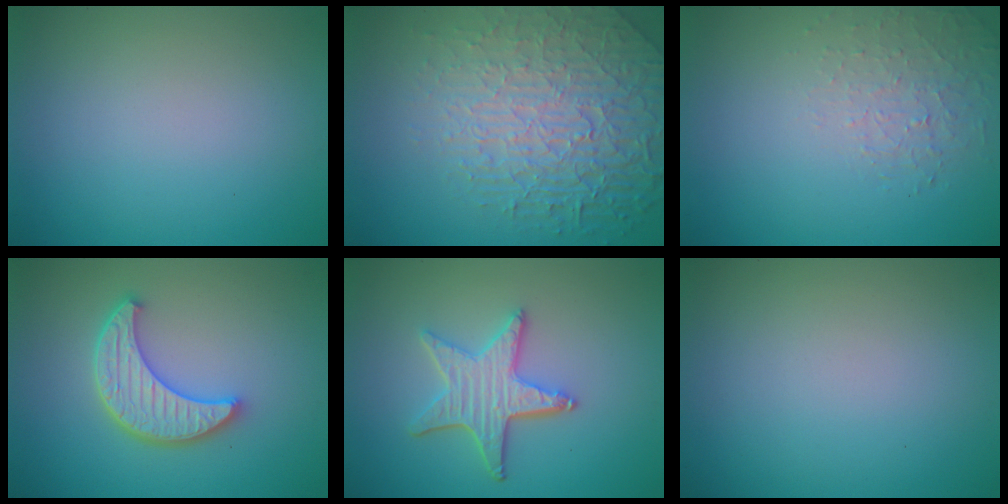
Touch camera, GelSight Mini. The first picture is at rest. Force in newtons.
{"total": 7.8, "press": 5.9, "slide": 5.1}
{"total": 1.4, "press": 0.6, "slide": 1.3}
{"total": 4.8, "press": 4.0, "slide": 2.7}
{"total": 4.5, "press": 3.8, "slide": 2.4}
{"total": 0.0}